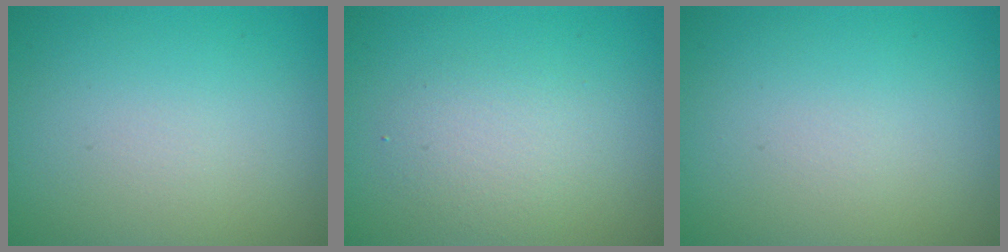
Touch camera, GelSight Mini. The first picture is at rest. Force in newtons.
{"total": 2.5, "press": 2.5, "slide": 0.1}
{"total": 0.0}